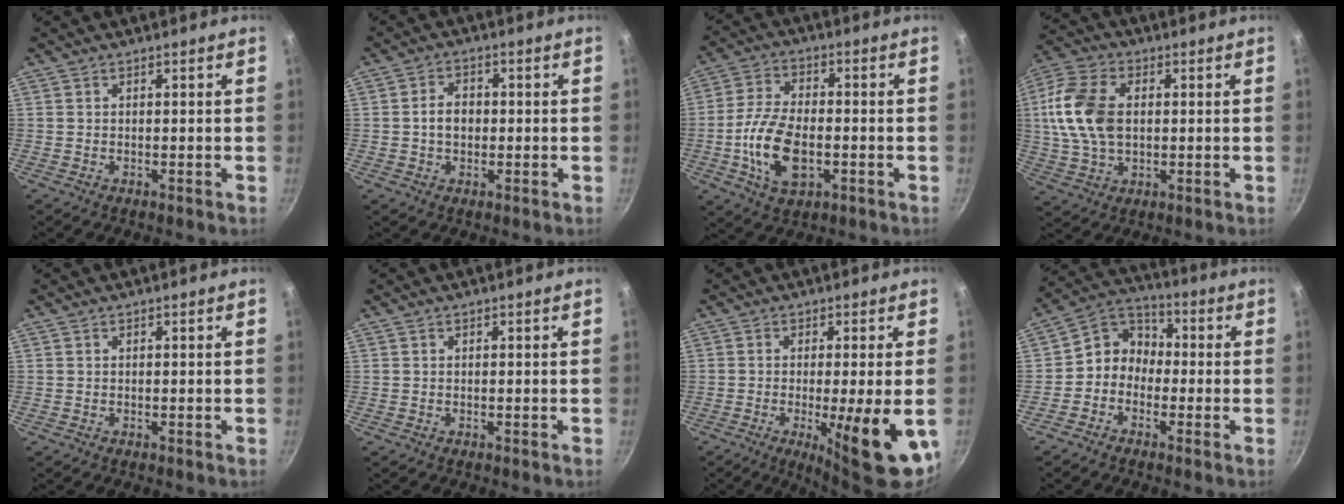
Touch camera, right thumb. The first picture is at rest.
{"total": 4.5, "force": [-0.2, 3.5, 2.9], "torque": [-0.030, 0.012, -0.006]}
{"total": 12.5, "force": [-2.9, 7.0, 10.0], "torque": [-0.189, 0.019, -0.056]}
{"total": 13.8, "force": [1.4, 9.0, 10.3], "torque": [-0.197, 0.011, 0.018]}
{"total": 0.0}
{"total": 0.0}
{"total": 13.8, "force": [-3.8, 2.4, 13.1], "torque": [-0.181, -0.010, -0.049]}
{"total": 7.4, "force": [-1.8, 6.3, 3.5], "torque": [-0.025, 0.040, -0.058]}